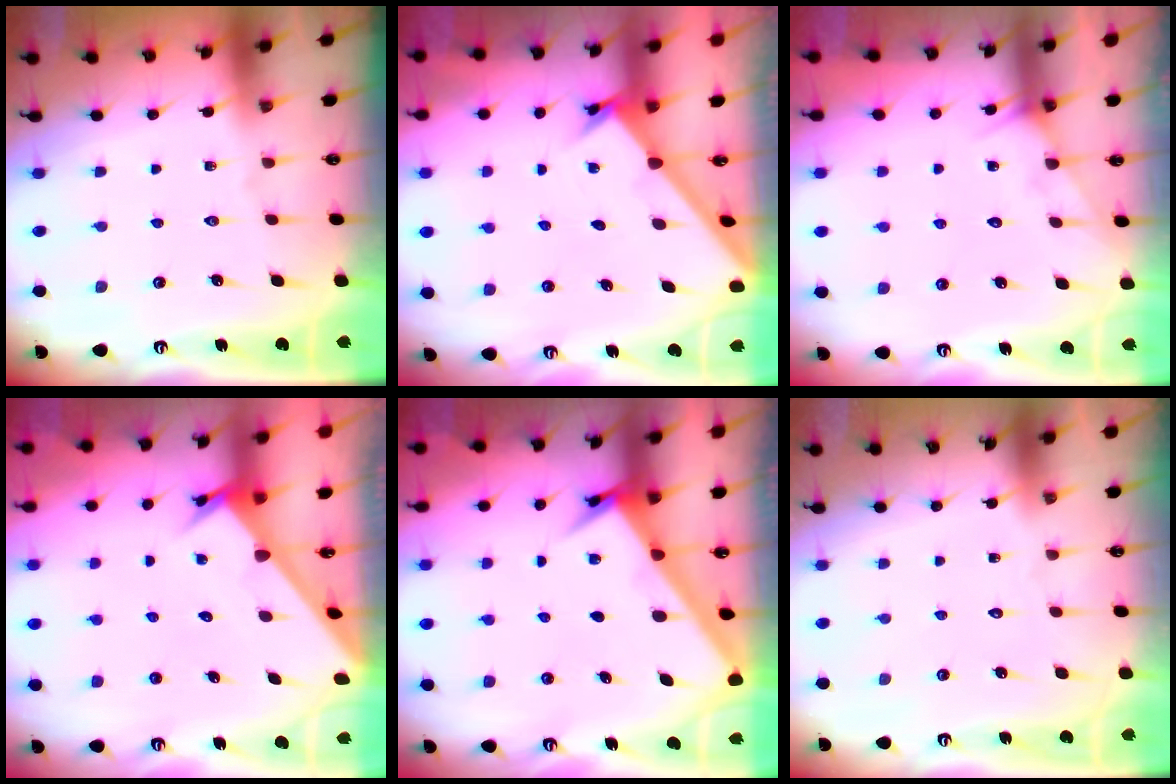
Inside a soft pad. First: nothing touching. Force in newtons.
{"total": 1.8, "press": 1.8, "slide": 0.1}
{"total": 5.6, "press": 5.6, "slide": 0.4}
{"total": 3.1, "press": 3.1, "slide": 0.1}
{"total": 3.4, "press": 3.4, "slide": 0.3}
{"total": 1.6, "press": 1.6, "slide": 0.1}